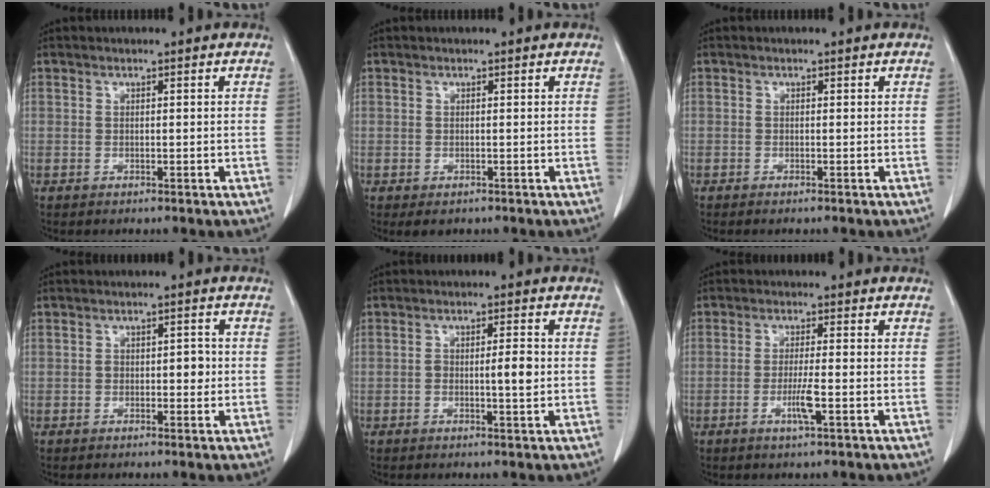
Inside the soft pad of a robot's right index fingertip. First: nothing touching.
{"total": 1.6, "force": [-0.8, 1.3, 0.5], "torque": [-0.008, 0.001, -0.004]}
{"total": 0.8, "force": [-0.7, 0.0, 0.4], "torque": [-0.009, -0.001, -0.010]}
{"total": 2.7, "force": [-0.3, 1.5, 2.2], "torque": [-0.031, 0.007, 0.000]}
{"total": 3.4, "force": [-0.3, 0.7, 3.3], "torque": [-0.056, 0.004, -0.001]}
{"total": 3.7, "force": [-1.4, -0.1, 3.5], "torque": [-0.072, -0.006, -0.024]}